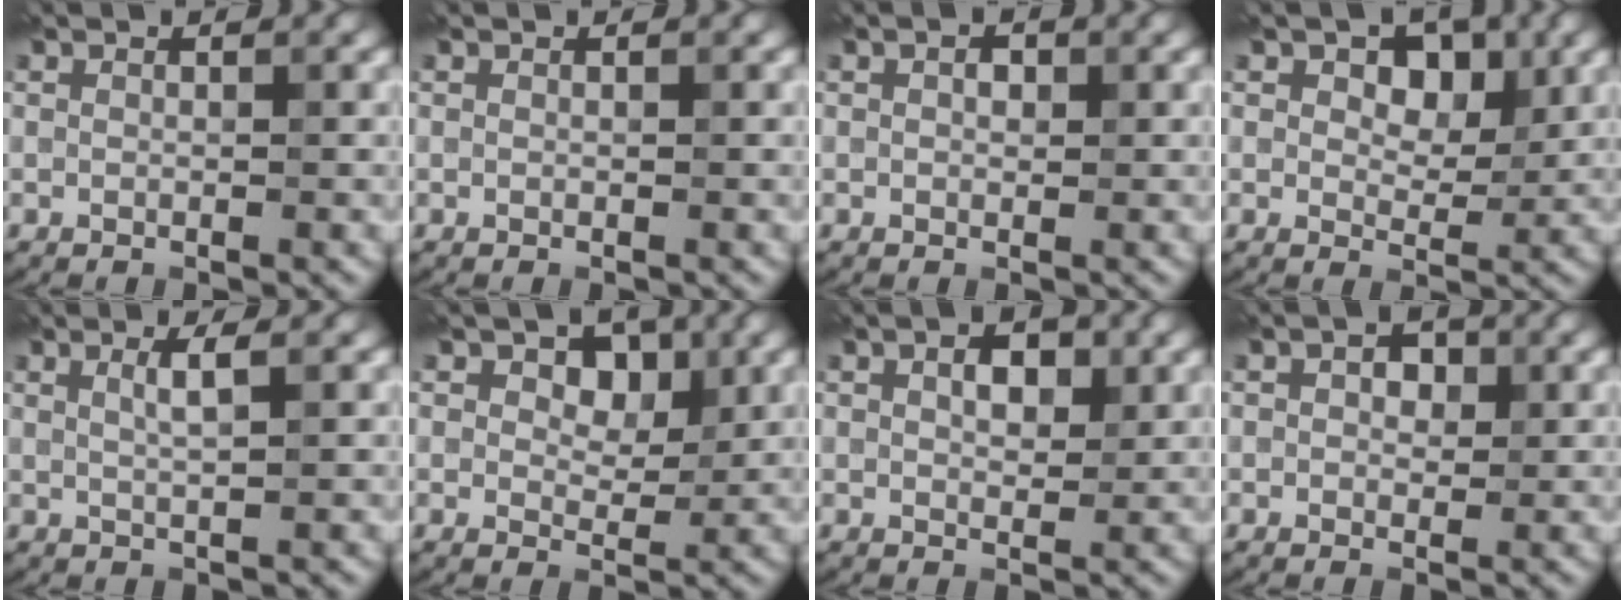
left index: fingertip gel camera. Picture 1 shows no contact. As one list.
[{"total": 0.0}, {"total": 1.0, "force": [0.2, 0.7, 0.7], "torque": [-0.011, 0.001, 0.001]}, {"total": 4.2, "force": [1.5, 2.7, 2.7], "torque": [-0.040, -0.004, 0.014]}, {"total": 1.9, "force": [0.7, 0.5, 1.7], "torque": [-0.027, 0.001, 0.008]}, {"total": 3.8, "force": [1.5, 2.6, 2.4], "torque": [-0.036, -0.001, 0.011]}, {"total": 2.6, "force": [1.0, 1.5, 1.9], "torque": [-0.030, 0.003, 0.017]}, {"total": 2.1, "force": [0.6, 1.4, 1.4], "torque": [-0.017, 0.002, 0.007]}]